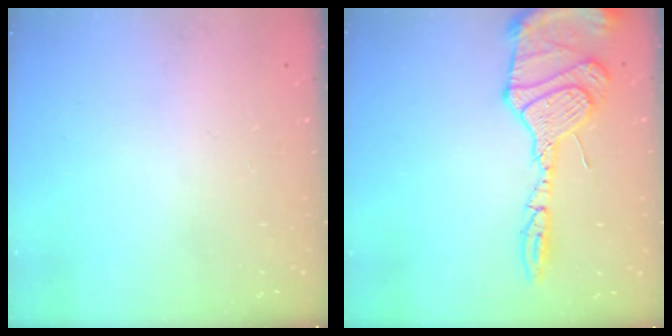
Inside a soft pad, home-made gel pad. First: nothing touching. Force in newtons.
{"total": 18.6, "press": 18.4, "slide": 3.1}